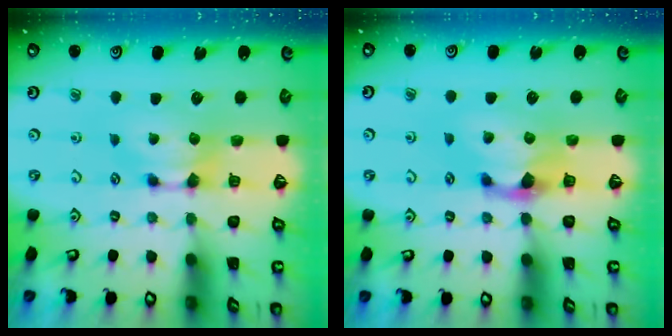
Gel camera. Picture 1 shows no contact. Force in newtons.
{"total": 1.7, "press": 1.3, "slide": 1.1}